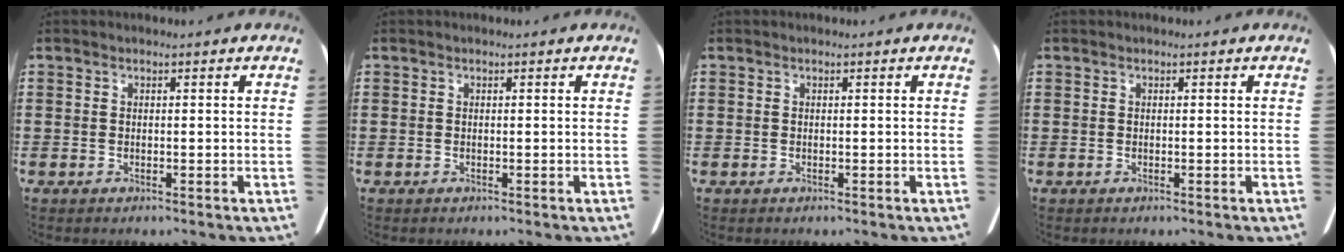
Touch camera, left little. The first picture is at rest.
{"total": 0.0}
{"total": 0.0}
{"total": 0.0}